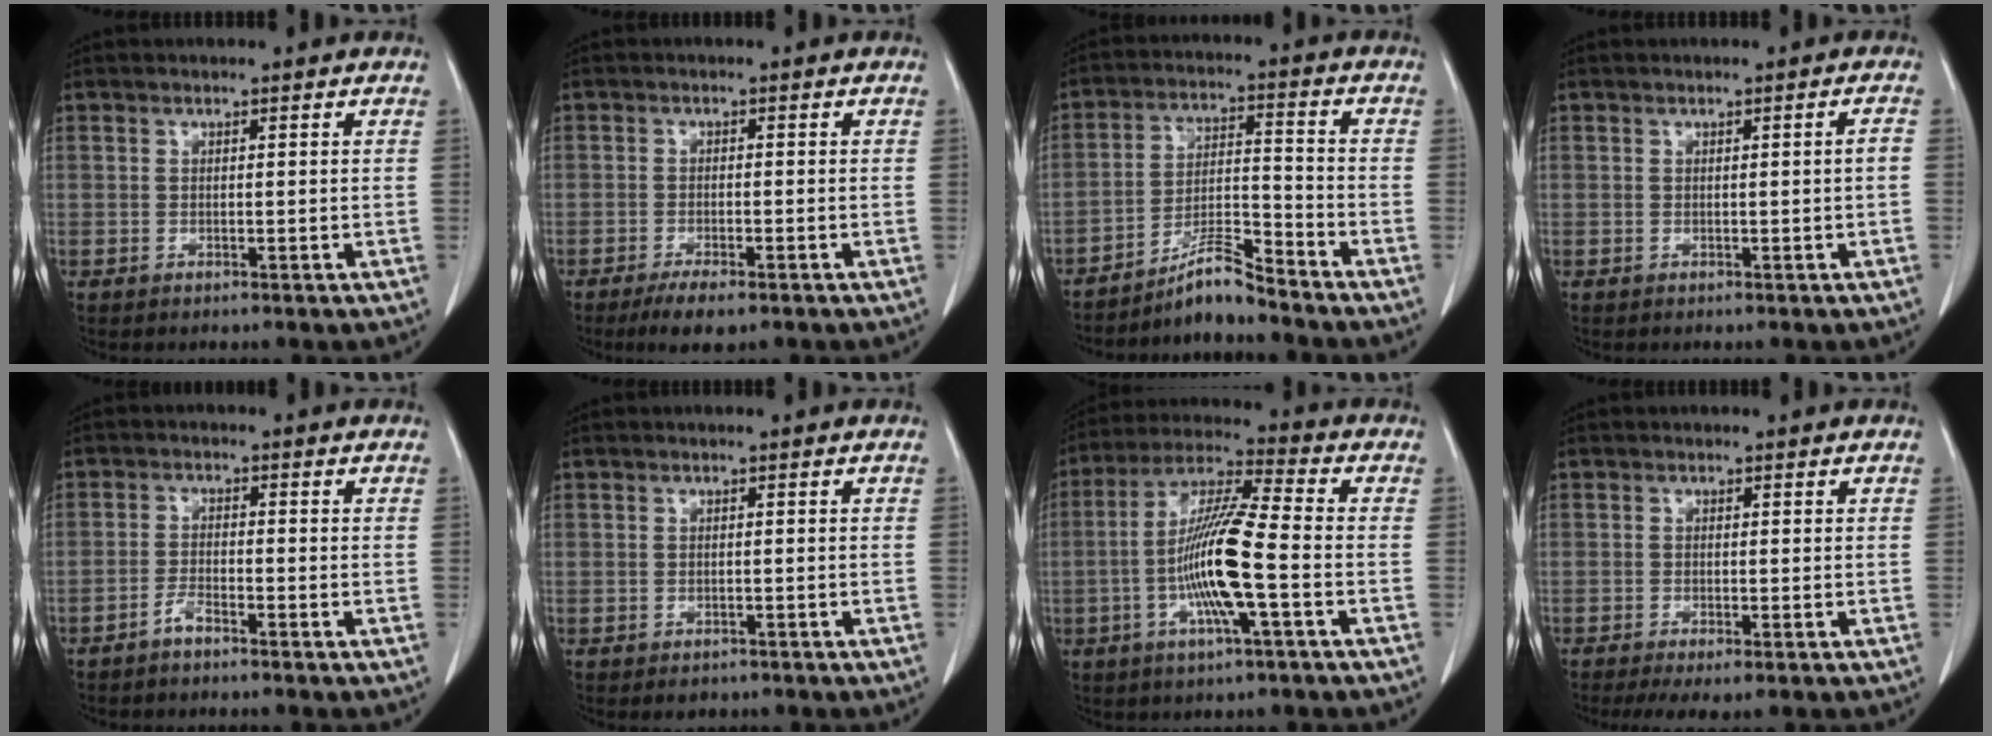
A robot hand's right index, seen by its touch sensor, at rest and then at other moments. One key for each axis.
{"total": 4.2, "fx": -2.9, "fy": 1.0, "fz": 2.9, "tx": -0.051, "ty": -0.006, "tz": -0.047}
{"total": 7.0, "fx": -6.4, "fy": -0.2, "fz": 2.9, "tx": -0.054, "ty": -0.002, "tz": -0.115}
{"total": 1.1, "fx": -0.2, "fy": -0.1, "fz": 1.1, "tx": -0.018, "ty": 0.000, "tz": -0.001}
{"total": 2.1, "fx": -1.8, "fy": 0.3, "fz": 1.1, "tx": -0.024, "ty": 0.000, "tz": -0.038}
{"total": 1.7, "fx": -1.2, "fy": 1.2, "fz": 0.4, "tx": -0.007, "ty": 0.001, "tz": -0.013}
{"total": 13.0, "fx": -3.0, "fy": 0.6, "fz": 12.6, "tx": -0.247, "ty": 0.001, "tz": -0.063}
{"total": 4.5, "fx": -3.2, "fy": 1.0, "fz": 3.0, "tx": -0.049, "ty": -0.013, "tz": -0.049}